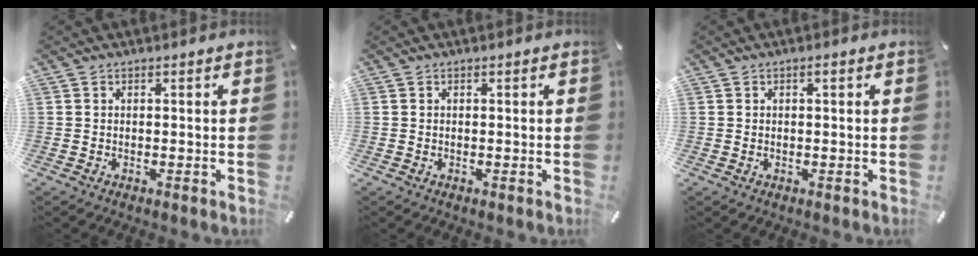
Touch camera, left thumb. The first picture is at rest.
{"total": 0.0}
{"total": 1.2, "force": [0.3, 0.3, 1.1], "torque": [-0.021, 0.001, 0.004]}